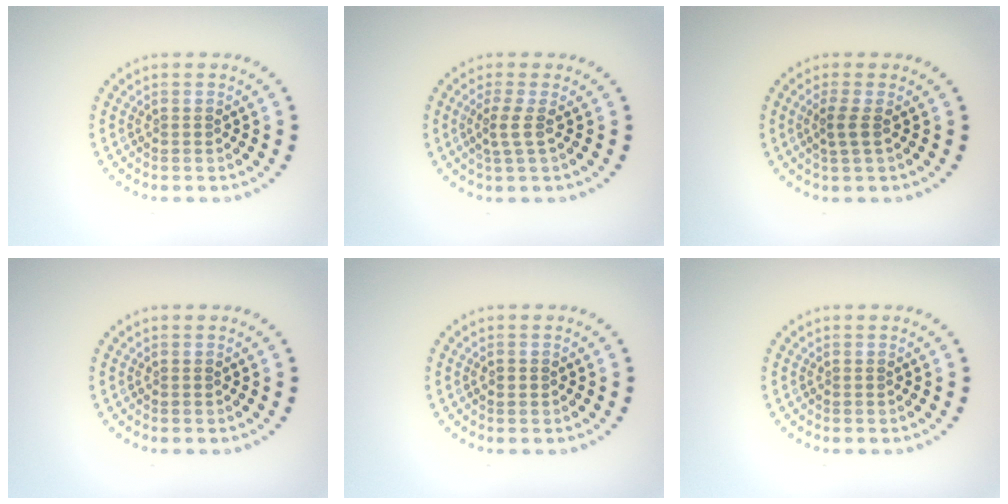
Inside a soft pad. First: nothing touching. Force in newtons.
{"total": 1.7, "press": 1.3, "slide": 1.1}
{"total": 1.6, "press": 1.3, "slide": 1.0}
{"total": 0.0}
{"total": 1.1, "press": 1.1, "slide": 0.2}
{"total": 0.0}